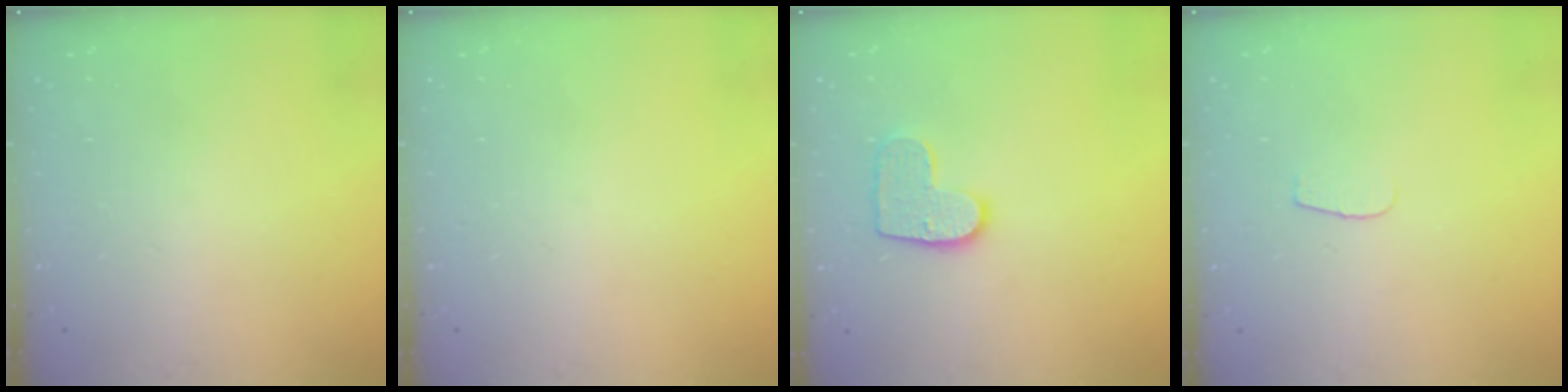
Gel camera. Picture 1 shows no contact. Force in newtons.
{"total": 0.0}
{"total": 10.0, "press": 10.0, "slide": 0.5}
{"total": 4.0, "press": 4.0, "slide": 0.4}